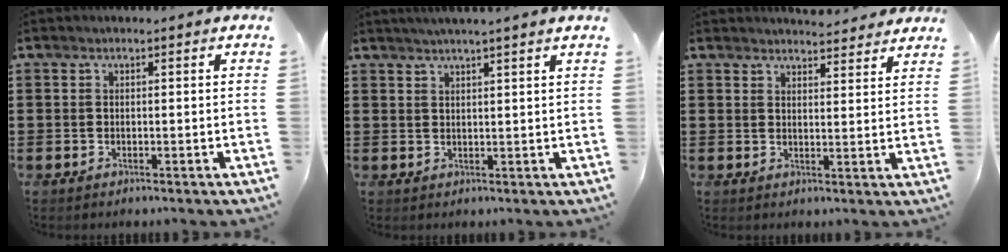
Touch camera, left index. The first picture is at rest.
{"total": 2.3, "force": [2.1, -0.7, 0.7], "torque": [-0.016, -0.002, 0.039]}
{"total": 3.5, "force": [3.5, 0.3, 0.2], "torque": [-0.005, -0.018, 0.064]}